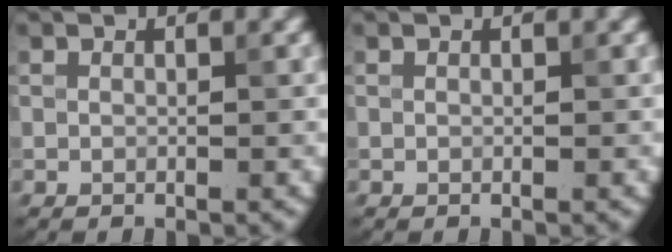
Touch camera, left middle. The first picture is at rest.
{"total": 0.0}